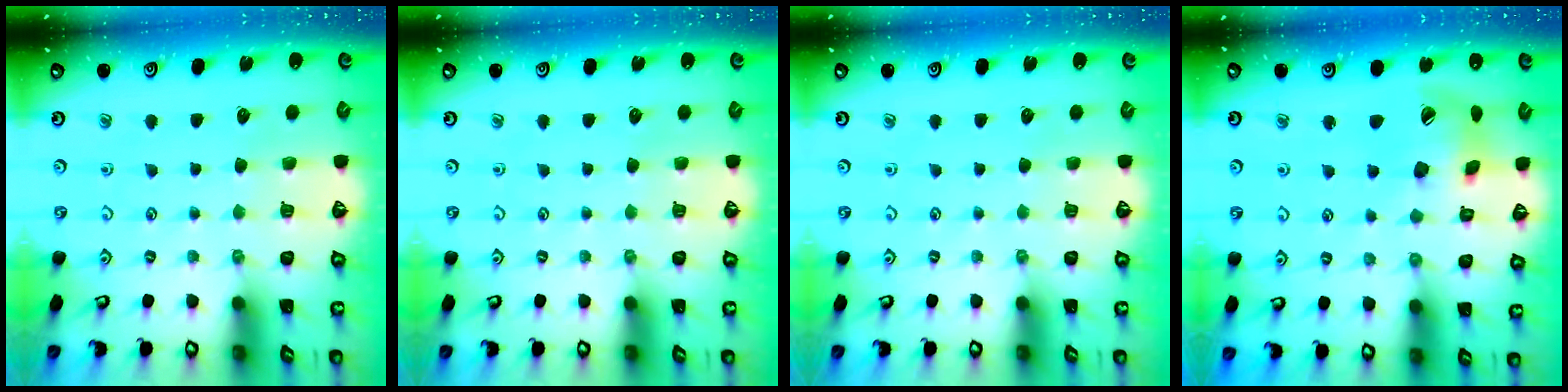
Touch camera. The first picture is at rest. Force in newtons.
{"total": 0.0}
{"total": 0.0}
{"total": 14.3, "press": 14.2, "slide": 2.0}